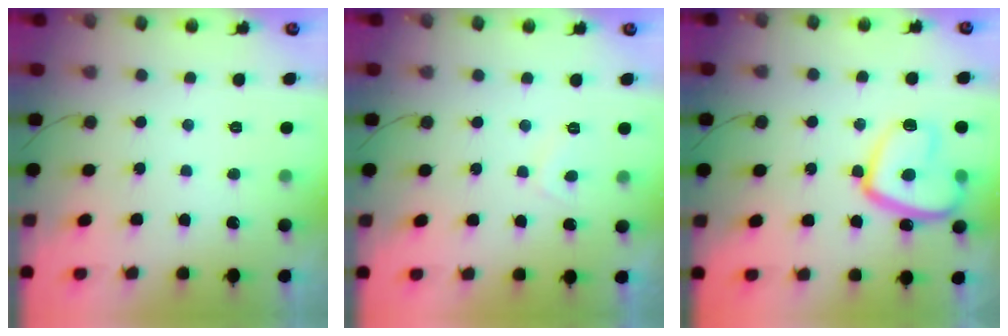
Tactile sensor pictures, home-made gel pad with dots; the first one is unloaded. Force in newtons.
{"total": 2.4, "press": 2.3, "slide": 0.5}
{"total": 16.9, "press": 16.8, "slide": 1.8}